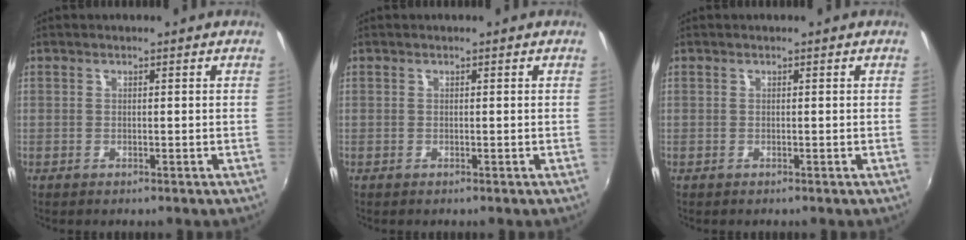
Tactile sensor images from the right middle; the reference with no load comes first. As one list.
[{"total": 0.0}, {"total": 0.0}]